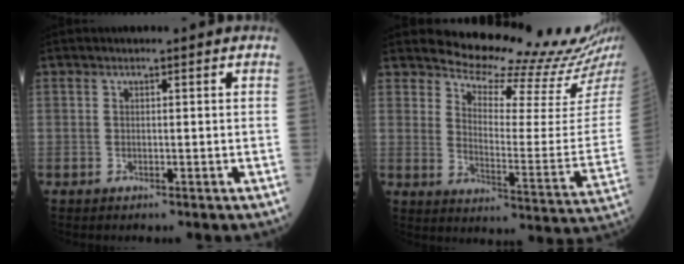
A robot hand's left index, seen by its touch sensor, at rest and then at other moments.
{"total": 16.3, "force": [16.0, 0.1, 3.4], "torque": [-0.056, -0.100, 0.194]}